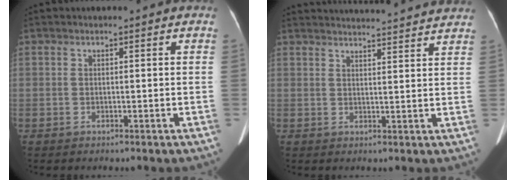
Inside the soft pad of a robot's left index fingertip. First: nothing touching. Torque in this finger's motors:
{"motor_torque": [0.00, -0.63, -0.08, 0.01]}